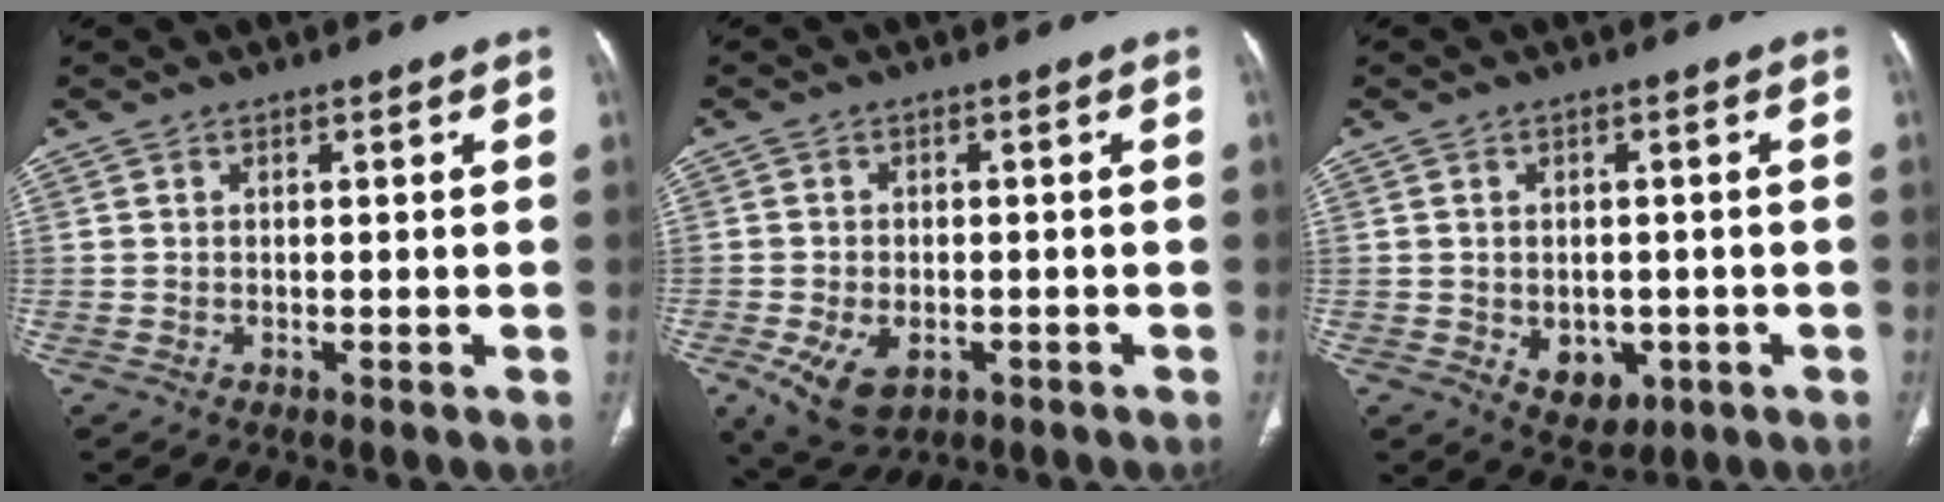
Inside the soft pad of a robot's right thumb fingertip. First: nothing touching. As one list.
[{"total": 8.0, "force": [-3.2, 5.0, 5.4], "torque": [-0.096, 0.001, -0.043]}, {"total": 6.0, "force": [-1.6, 4.4, 3.7], "torque": [-0.031, 0.004, -0.005]}]